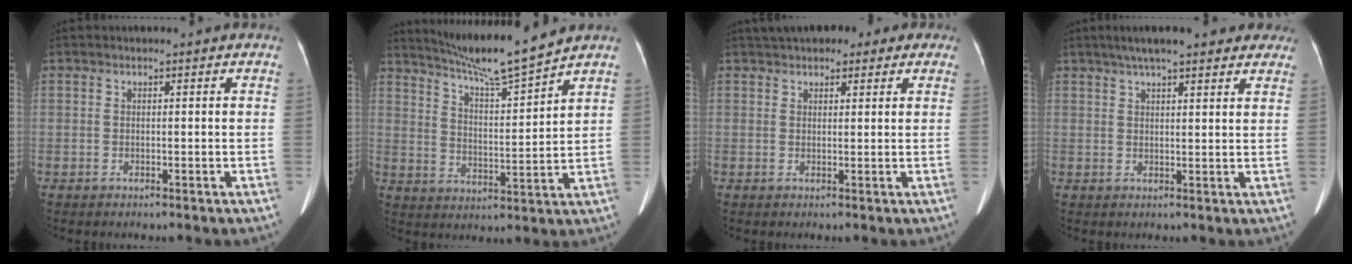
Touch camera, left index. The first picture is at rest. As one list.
[{"total": 10.7, "force": [9.8, -1.8, 3.9], "torque": [-0.070, -0.013, 0.169]}, {"total": 7.9, "force": [5.8, 4.1, 3.6], "torque": [-0.038, 0.039, 0.080]}, {"total": 12.8, "force": [10.2, 2.5, 7.4], "torque": [-0.101, 0.039, 0.134]}]